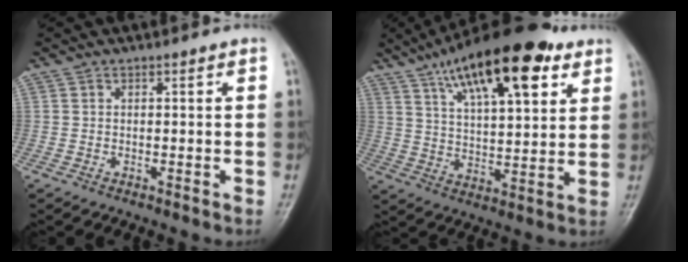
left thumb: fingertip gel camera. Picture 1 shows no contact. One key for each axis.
{"total": 21.3, "fx": 11.6, "fy": 7.7, "fz": 16.2, "tx": -0.238, "ty": -0.025, "tz": 0.189}